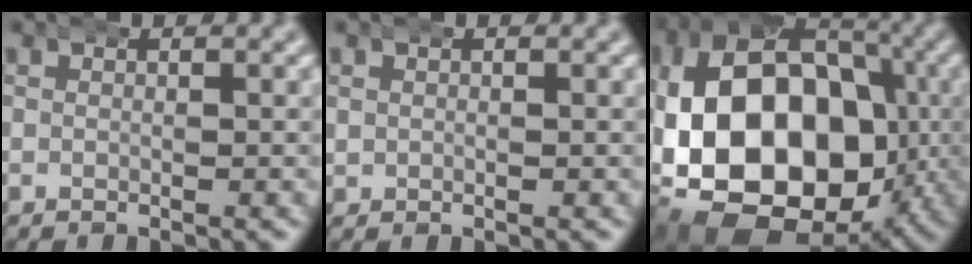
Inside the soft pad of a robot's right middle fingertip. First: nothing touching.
{"total": 1.0, "force": [0.3, 0.9, 0.4], "torque": [-0.010, 0.000, 0.007]}
{"total": 23.3, "force": [-3.0, 16.2, 16.5], "torque": [-0.329, -0.068, -0.012]}